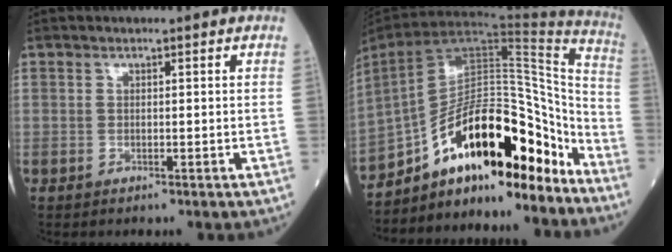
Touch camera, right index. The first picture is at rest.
{"total": 20.9, "force": [-14.4, 6.5, 13.7], "torque": [-0.210, 0.047, -0.233]}